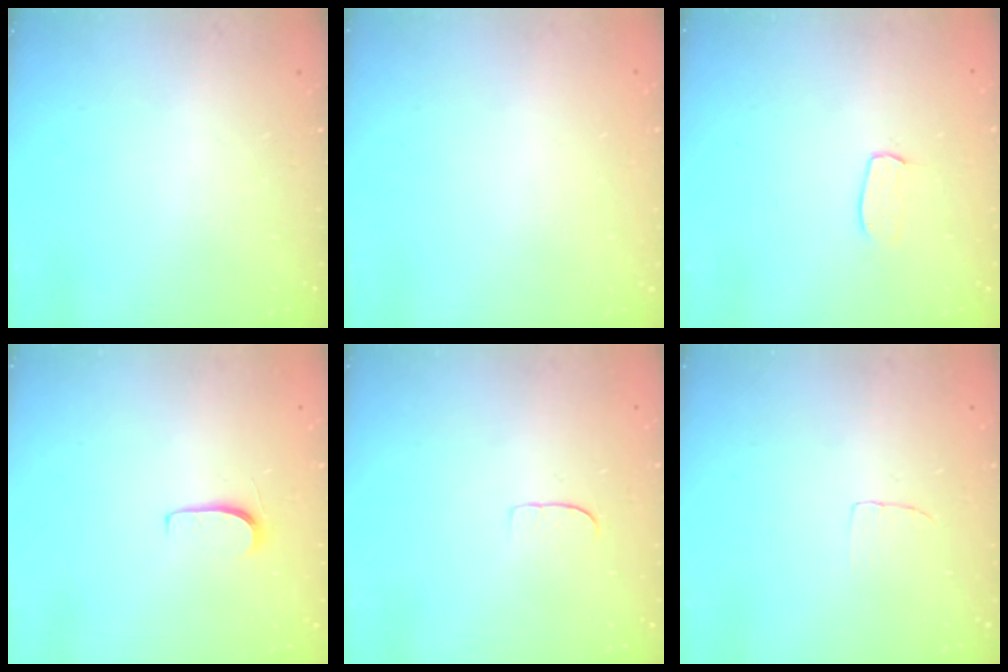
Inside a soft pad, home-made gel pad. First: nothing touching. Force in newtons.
{"total": 0.0}
{"total": 4.0, "press": 4.0, "slide": 0.2}
{"total": 5.1, "press": 5.1, "slide": 0.6}
{"total": 4.5, "press": 4.5, "slide": 0.3}
{"total": 2.7, "press": 2.7, "slide": 0.2}